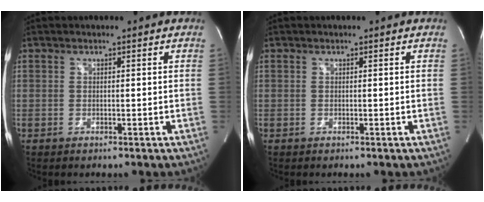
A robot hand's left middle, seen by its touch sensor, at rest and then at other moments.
{"total": 0.0}